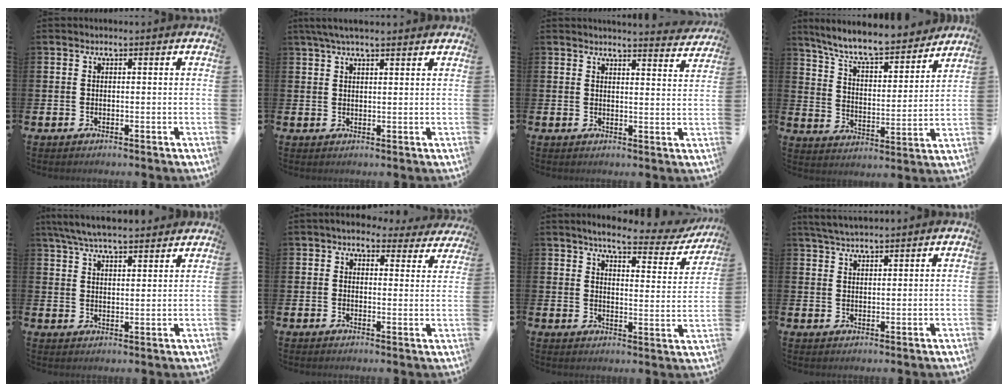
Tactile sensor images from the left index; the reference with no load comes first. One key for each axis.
{"total": 3.7, "fx": 3.1, "fy": 0.7, "fz": 2.0, "tx": -0.039, "ty": -0.003, "tz": 0.056}
{"total": 3.7, "fx": 3.7, "fy": -0.1, "fz": 0.1, "tx": 0.000, "ty": -0.027, "tz": 0.064}
{"total": 9.1, "fx": 8.3, "fy": 1.4, "fz": 3.4, "tx": -0.095, "ty": -0.060, "tz": 0.142}
{"total": 6.7, "fx": 6.3, "fy": 0.8, "fz": 2.0, "tx": -0.059, "ty": -0.023, "tz": 0.117}
{"total": 4.0, "fx": 3.5, "fy": 1.8, "fz": 0.9, "tx": -0.019, "ty": -0.018, "tz": 0.058}
{"total": 5.1, "fx": 4.4, "fy": 1.1, "fz": 2.4, "tx": -0.053, "ty": -0.031, "tz": 0.065}
{"total": 3.8, "fx": 3.7, "fy": 0.6, "fz": 1.0, "tx": -0.023, "ty": -0.010, "tz": 0.067}